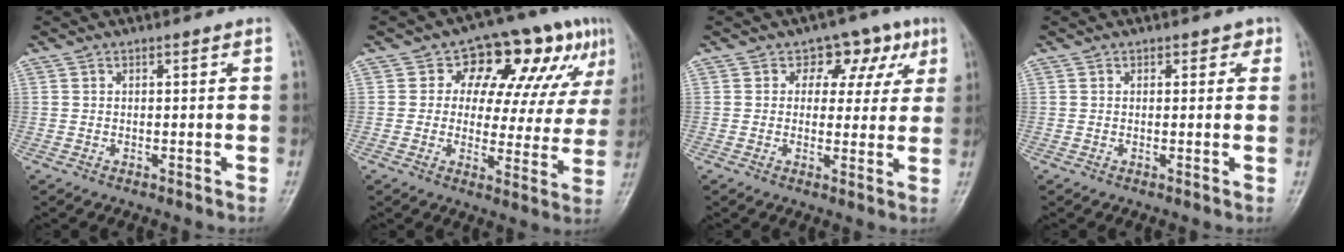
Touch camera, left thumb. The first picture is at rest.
{"total": 16.0, "force": [7.0, 8.8, 11.3], "torque": [-0.092, -0.001, 0.092]}
{"total": 7.7, "force": [3.1, 5.8, 4.0], "torque": [0.004, -0.001, 0.033]}
{"total": 1.5, "force": [0.7, 1.1, 0.7], "torque": [0.012, 0.000, 0.002]}